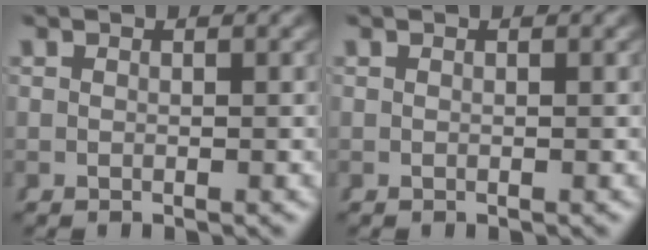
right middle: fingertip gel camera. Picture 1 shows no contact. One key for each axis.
{"total": 0.0}